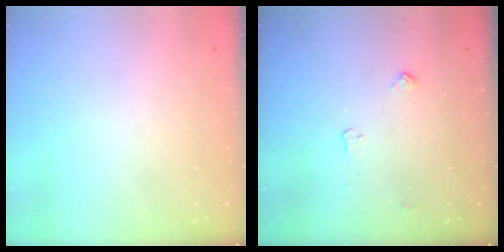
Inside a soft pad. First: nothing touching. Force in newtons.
{"total": 4.0, "press": 4.0, "slide": 0.6}